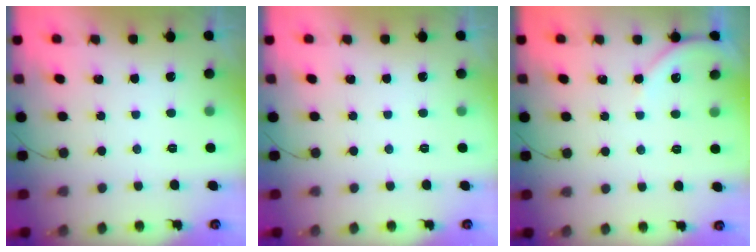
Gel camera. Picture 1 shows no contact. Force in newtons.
{"total": 0.0}
{"total": 4.3, "press": 4.3, "slide": 0.6}